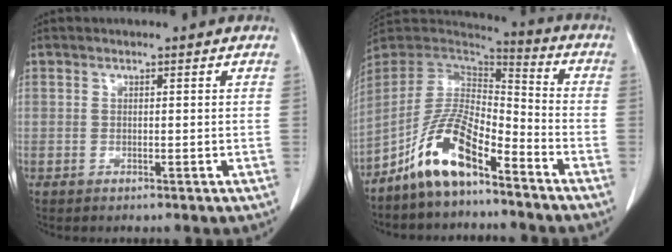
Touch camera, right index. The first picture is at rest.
{"total": 11.8, "force": [-7.7, 3.5, 8.3], "torque": [-0.175, 0.015, -0.148]}